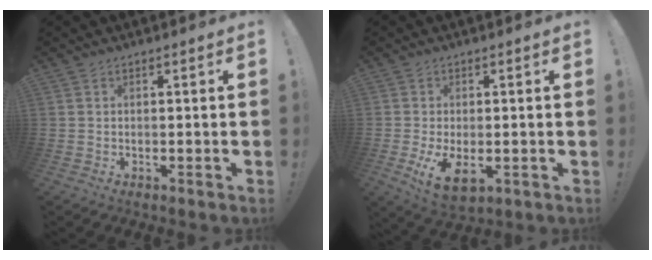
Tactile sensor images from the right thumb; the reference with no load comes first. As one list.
[{"total": 7.7, "force": [-1.0, 4.1, 6.5], "torque": [-0.124, -0.009, -0.012]}]